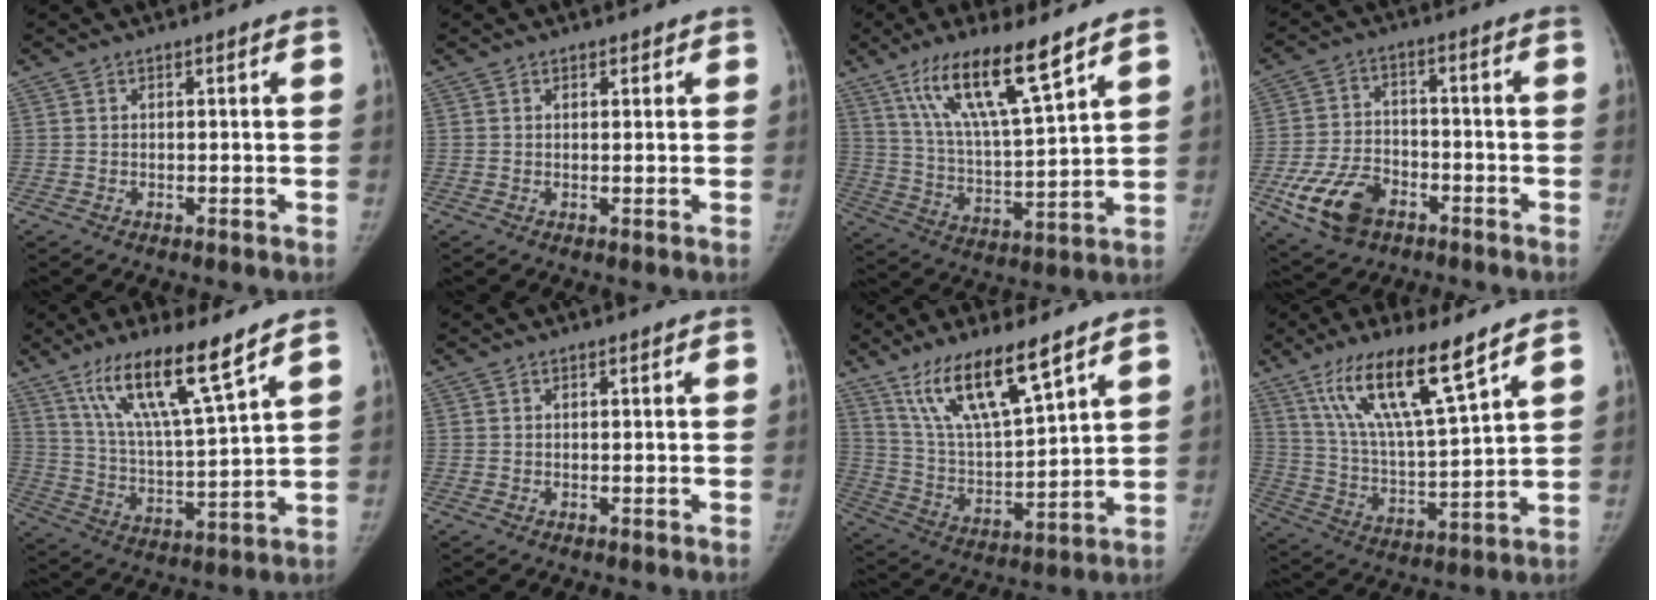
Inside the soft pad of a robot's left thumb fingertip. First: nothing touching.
{"total": 1.2, "force": [0.8, 0.7, 0.4], "torque": [0.004, -0.004, 0.008]}
{"total": 16.5, "force": [10.4, 2.9, 12.4], "torque": [-0.215, -0.049, 0.201]}
{"total": 11.9, "force": [-5.8, 7.7, 7.0], "torque": [-0.122, 0.021, -0.099]}
{"total": 15.5, "force": [10.1, 1.7, 11.6], "torque": [-0.203, -0.055, 0.194]}
{"total": 0.0}
{"total": 15.7, "force": [10.4, 3.7, 11.2], "torque": [-0.193, -0.051, 0.211]}
{"total": 16.8, "force": [10.7, 2.6, 12.7], "torque": [-0.223, -0.053, 0.208]}